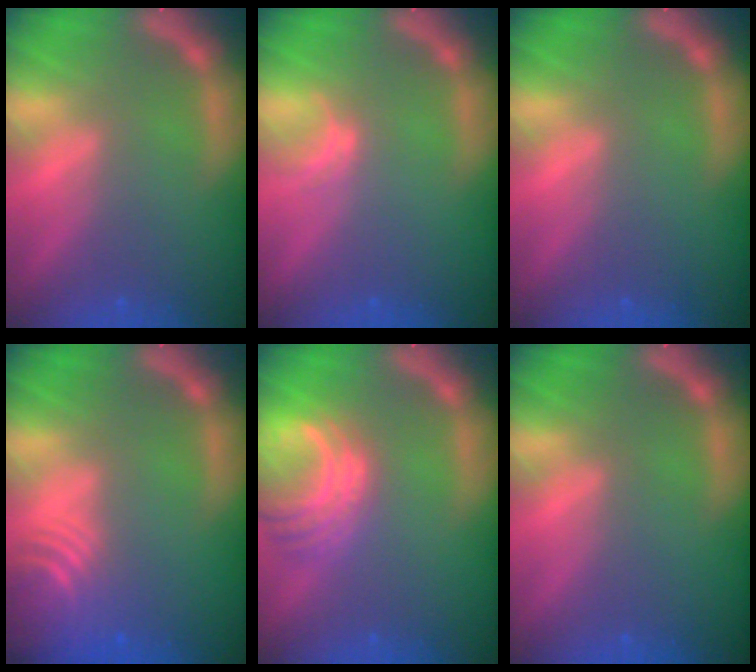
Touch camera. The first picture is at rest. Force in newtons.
{"total": 1.0}
{"total": 0.0}
{"total": 7.0}
{"total": 6.0}
{"total": 0.0}